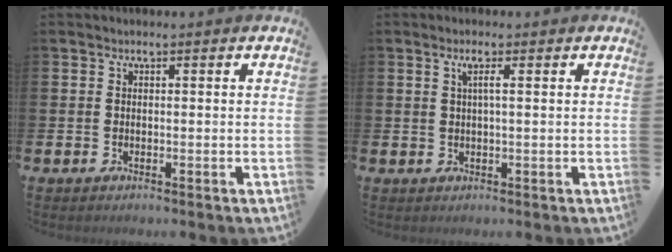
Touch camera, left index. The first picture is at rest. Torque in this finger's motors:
{"motor_torque": [0.48, 0.25, 0.06, 0.02]}